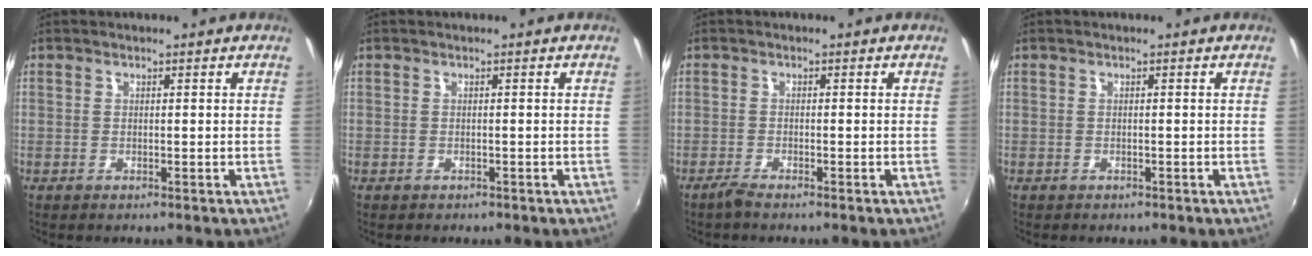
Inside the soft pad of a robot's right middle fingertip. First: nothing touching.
{"total": 0.8, "force": [-0.6, 0.6, 0.1], "torque": [-0.006, -0.002, -0.007]}
{"total": 1.8, "force": [-1.5, 0.1, 0.9], "torque": [-0.026, -0.003, -0.031]}
{"total": 0.7, "force": [-0.5, 0.5, 0.1], "torque": [-0.005, -0.002, -0.007]}